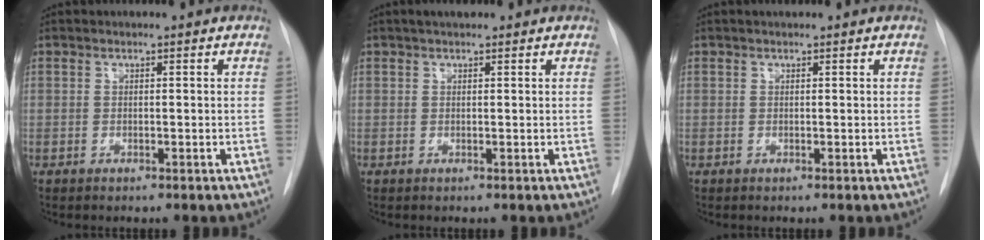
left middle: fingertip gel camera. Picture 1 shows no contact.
{"total": 1.9, "force": [1.5, 0.7, 1.1], "torque": [-0.018, 0.015, 0.022]}
{"total": 0.8, "force": [0.7, 0.3, 0.4], "torque": [-0.013, 0.014, 0.012]}